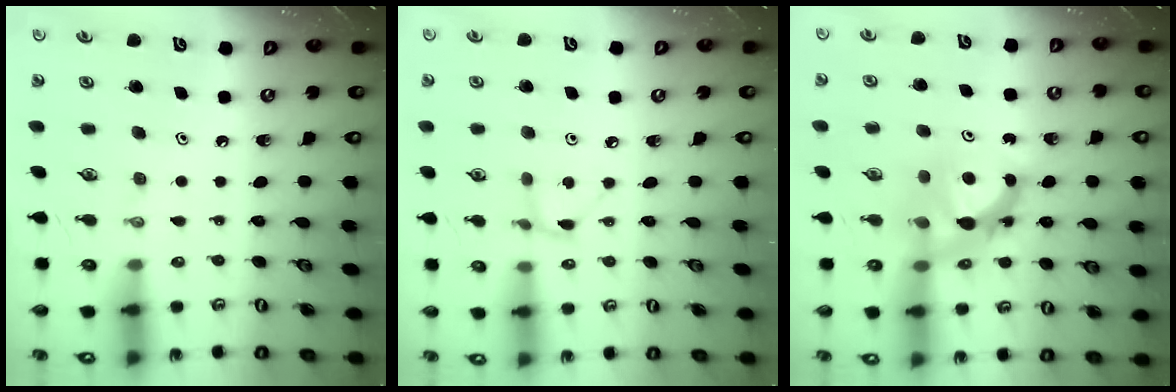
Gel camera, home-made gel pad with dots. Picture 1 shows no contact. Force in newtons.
{"total": 3.0, "press": 3.0, "slide": 0.2}
{"total": 7.5, "press": 7.5, "slide": 0.4}